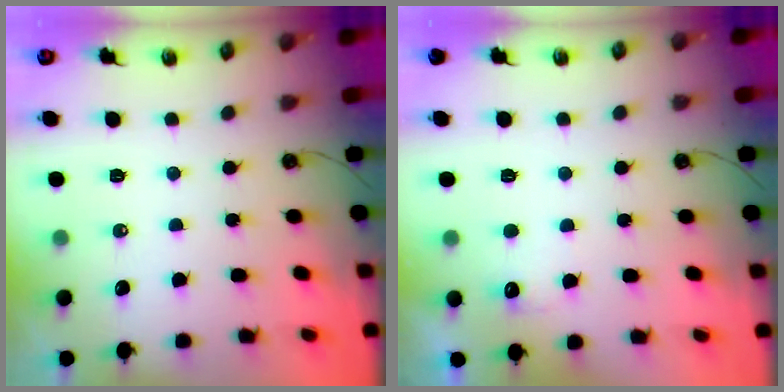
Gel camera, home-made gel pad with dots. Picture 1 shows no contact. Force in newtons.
{"total": 5.0, "press": 4.8, "slide": 1.1}